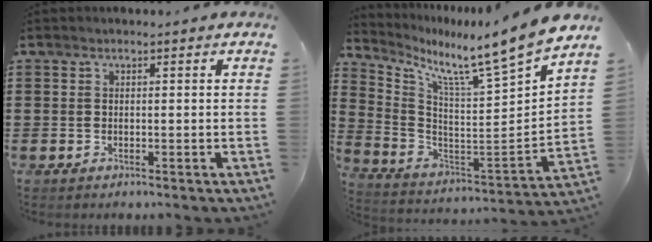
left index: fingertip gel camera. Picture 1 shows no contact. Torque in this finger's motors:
{"motor_torque": [2.14, 0.00, 0.35, 0.11]}